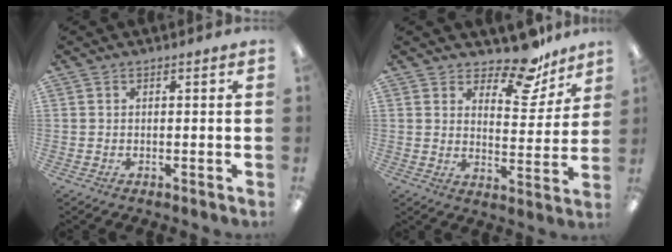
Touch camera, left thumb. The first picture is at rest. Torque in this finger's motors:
{"motor_torque": [0.45, 0.58, -0.44, 0.02, -0.04]}